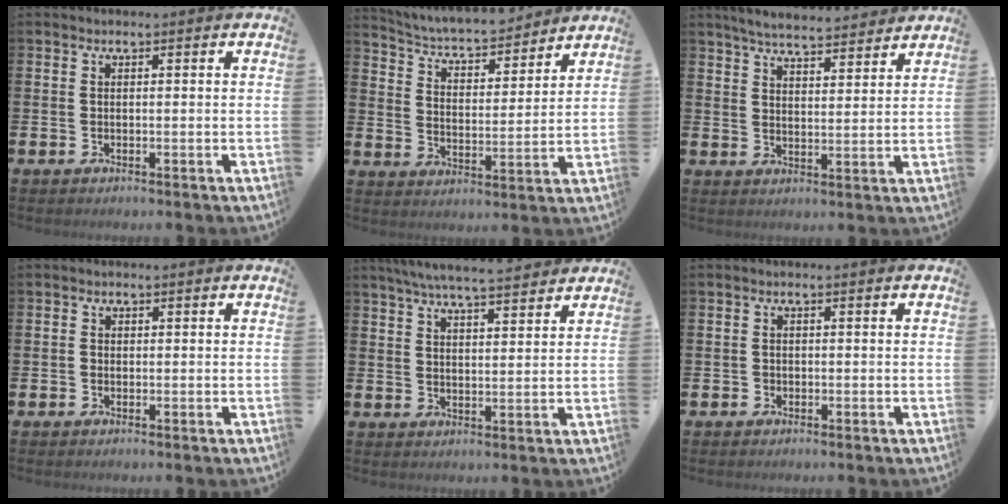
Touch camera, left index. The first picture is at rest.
{"total": 5.3, "force": [5.0, 1.2, 1.1], "torque": [-0.055, -0.042, 0.082]}
{"total": 5.5, "force": [5.4, 0.4, 0.8], "torque": [-0.031, -0.031, 0.096]}
{"total": 0.7, "force": [0.1, 0.6, 0.3], "torque": [0.001, 0.003, -0.002]}
{"total": 6.2, "force": [5.9, 0.4, 1.9], "torque": [-0.052, -0.023, 0.107]}
{"total": 0.7, "force": [-0.3, 0.6, 0.0], "torque": [-0.002, 0.005, -0.007]}